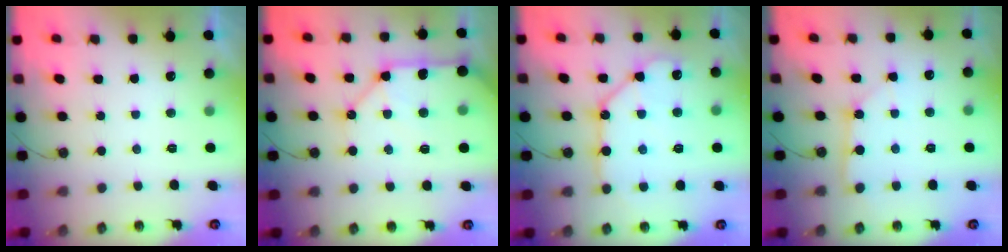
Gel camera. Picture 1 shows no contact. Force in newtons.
{"total": 12.9, "press": 12.8, "slide": 1.7}
{"total": 13.0, "press": 12.9, "slide": 1.6}
{"total": 2.9, "press": 2.9, "slide": 0.2}